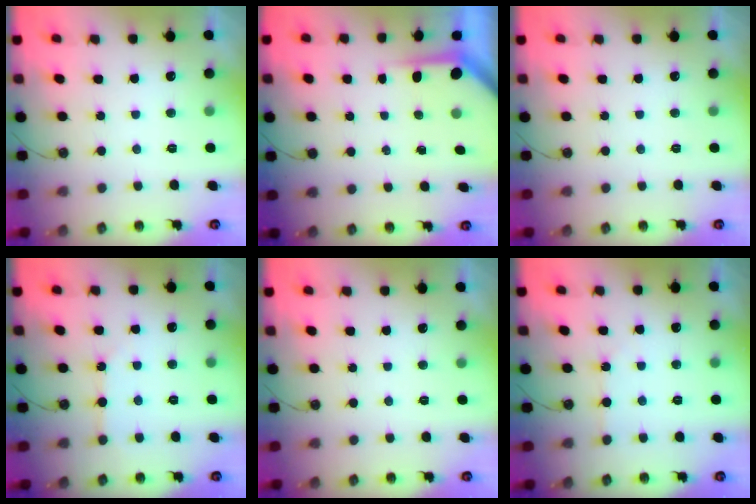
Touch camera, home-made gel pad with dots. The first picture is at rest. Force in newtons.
{"total": 3.6, "press": 3.6, "slide": 0.4}
{"total": 0.0}
{"total": 2.1, "press": 2.0, "slide": 0.3}
{"total": 0.0}
{"total": 1.8, "press": 1.8, "slide": 0.4}